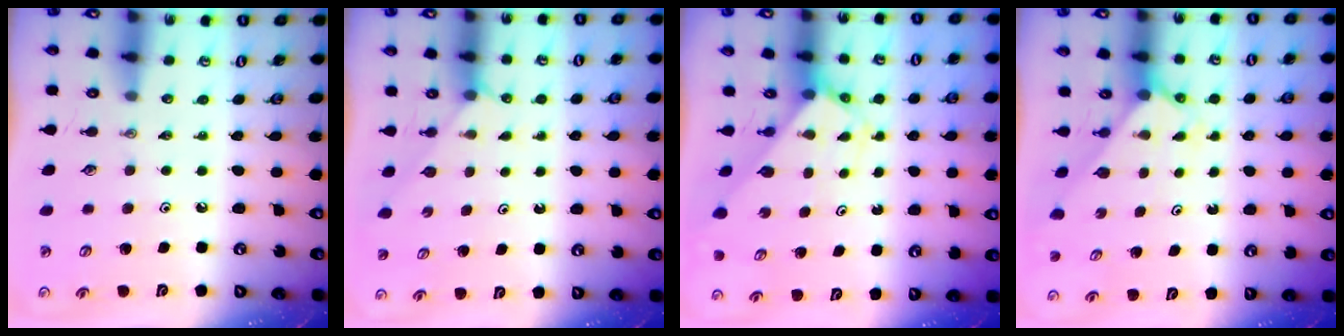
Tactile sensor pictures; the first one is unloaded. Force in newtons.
{"total": 1.9, "press": 1.9, "slide": 0.3}
{"total": 2.7, "press": 2.7, "slide": 0.2}
{"total": 2.0, "press": 2.0, "slide": 0.2}